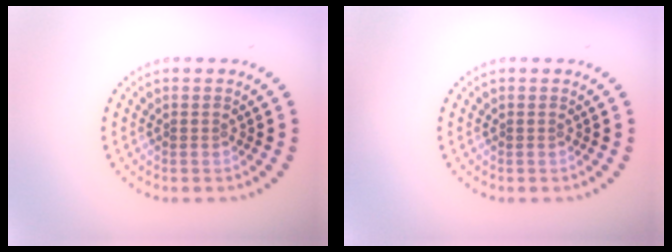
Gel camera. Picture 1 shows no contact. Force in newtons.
{"total": 0.0}